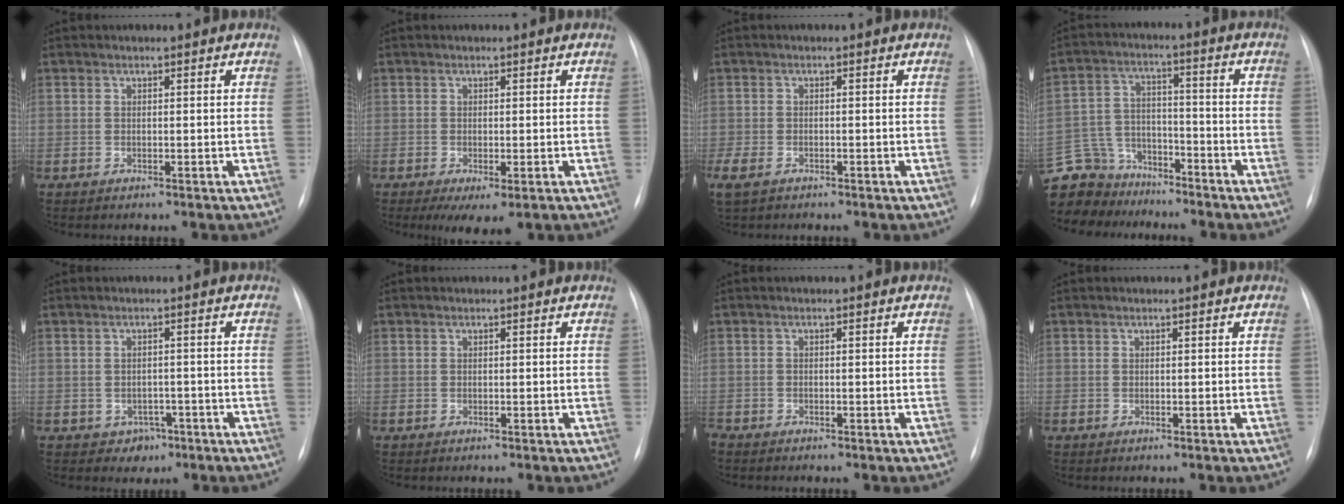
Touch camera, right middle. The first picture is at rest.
{"total": 4.5, "force": [-2.2, 1.4, 3.7], "torque": [-0.046, -0.011, -0.026]}
{"total": 5.5, "force": [-3.6, 3.0, 2.9], "torque": [-0.068, -0.013, -0.057]}
{"total": 14.8, "force": [-12.5, 7.6, 2.2], "torque": [-0.074, 0.034, -0.213]}
{"total": 2.7, "force": [-1.4, 2.2, 0.6], "torque": [-0.003, 0.009, -0.013]}
{"total": 0.0}
{"total": 2.0, "force": [-1.8, 0.7, 0.7], "torque": [-0.014, -0.004, -0.025]}
{"total": 0.0}